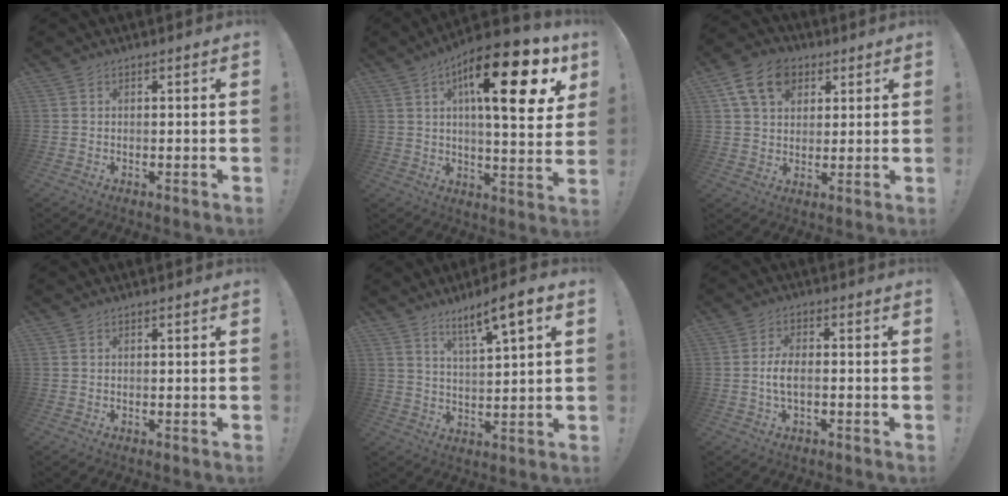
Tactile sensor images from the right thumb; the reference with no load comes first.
{"total": 21.5, "force": [9.0, 5.9, 18.7], "torque": [-0.272, -0.042, 0.131]}
{"total": 12.8, "force": [5.7, 9.2, 6.8], "torque": [-0.110, -0.010, 0.112]}
{"total": 0.0}
{"total": 8.6, "force": [5.7, 0.8, 6.4], "torque": [-0.102, -0.032, 0.092]}
{"total": 5.5, "force": [-1.3, 2.4, 4.8], "torque": [-0.090, 0.001, -0.025]}